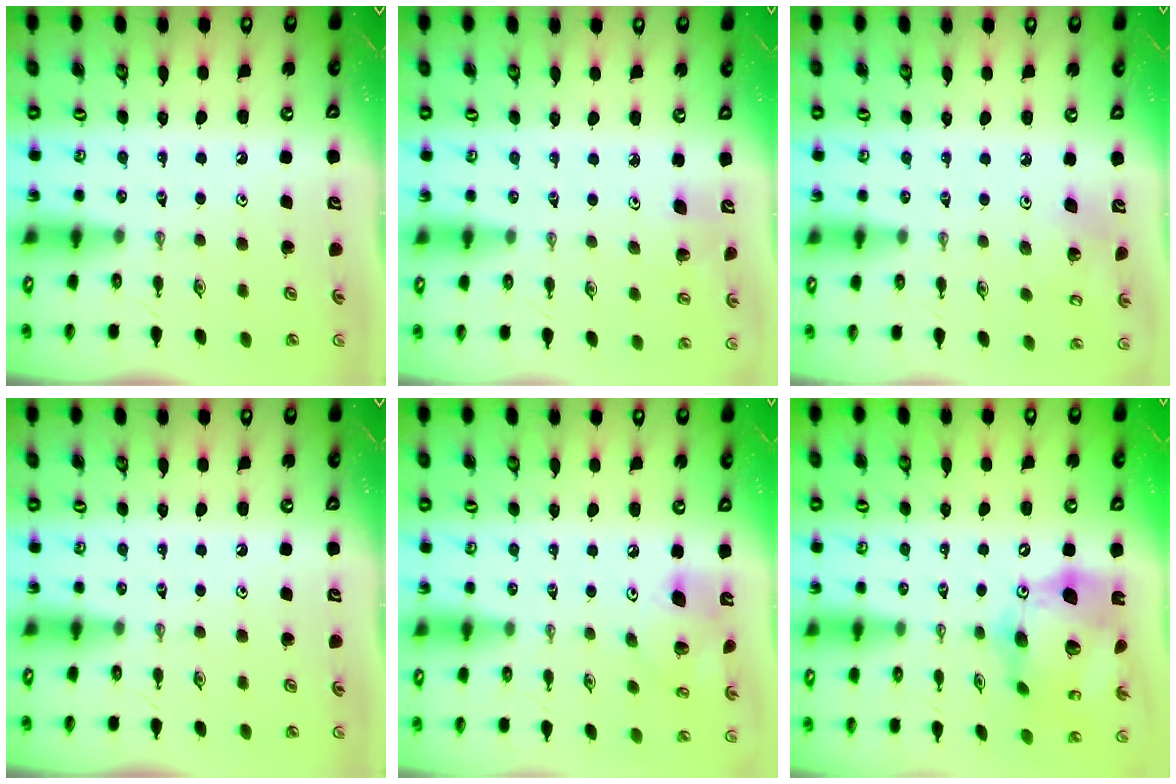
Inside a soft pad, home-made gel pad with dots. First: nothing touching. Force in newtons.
{"total": 4.8, "press": 4.7, "slide": 1.0}
{"total": 4.2, "press": 4.0, "slide": 1.3}
{"total": 0.0}
{"total": 12.2, "press": 12.0, "slide": 2.3}
{"total": 19.1, "press": 19.0, "slide": 1.8}